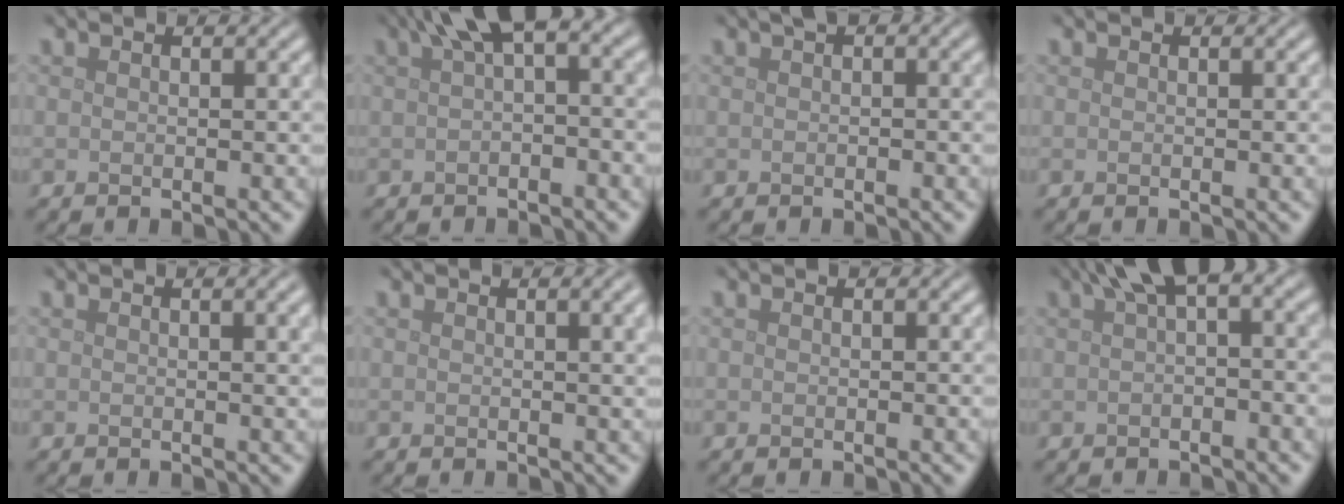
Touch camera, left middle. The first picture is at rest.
{"total": 4.5, "force": [1.4, 1.4, 4.1], "torque": [-0.051, 0.013, 0.015]}
{"total": 0.9, "force": [0.1, 0.4, 0.8], "torque": [-0.010, 0.001, 0.003]}
{"total": 0.0}
{"total": 2.3, "force": [0.8, 0.7, 2.0], "torque": [-0.015, 0.004, 0.010]}
{"total": 2.9, "force": [0.9, 1.0, 2.6], "torque": [-0.021, 0.004, 0.012]}
{"total": 0.0}
{"total": 4.1, "force": [1.4, 1.2, 3.6], "torque": [-0.047, 0.011, 0.016]}